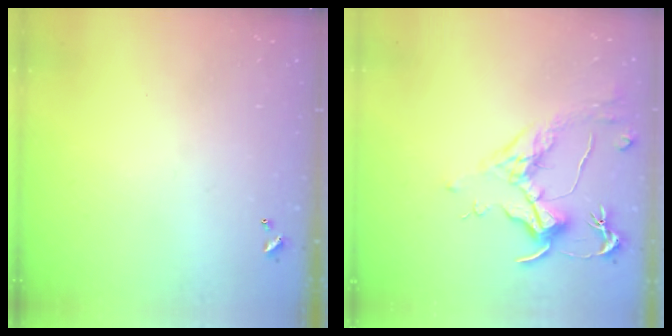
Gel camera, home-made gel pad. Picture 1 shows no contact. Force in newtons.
{"total": 1.8, "press": 1.5, "slide": 0.9}